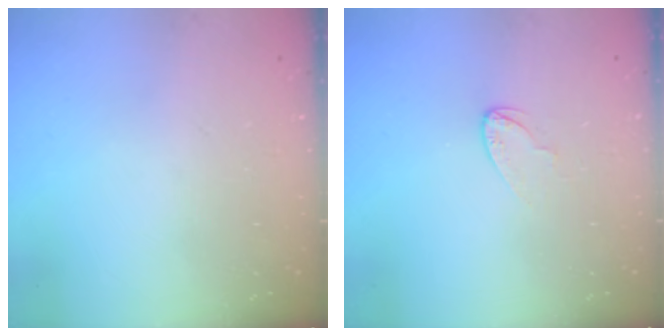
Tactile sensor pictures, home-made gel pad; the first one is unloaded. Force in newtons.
{"total": 3.5, "press": 3.5, "slide": 0.2}